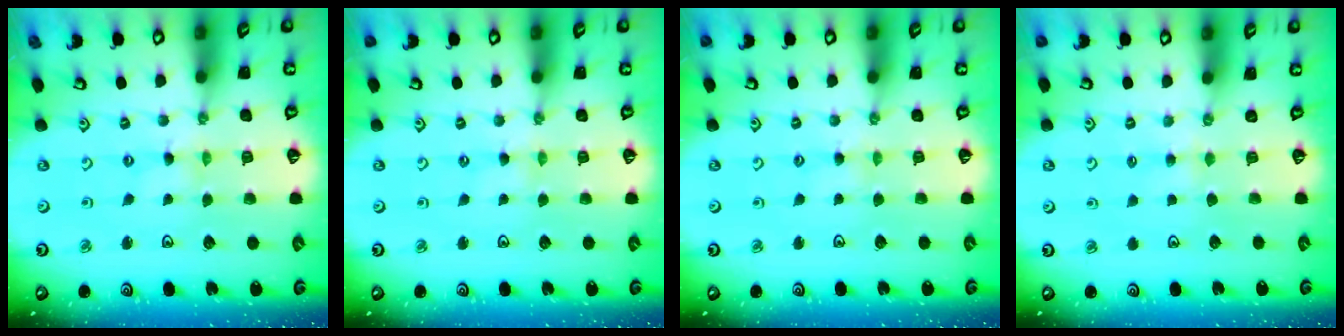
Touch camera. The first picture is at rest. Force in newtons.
{"total": 1.1, "press": 1.1, "slide": 0.2}
{"total": 3.4, "press": 3.4, "slide": 0.4}
{"total": 2.4, "press": 2.4, "slide": 0.4}